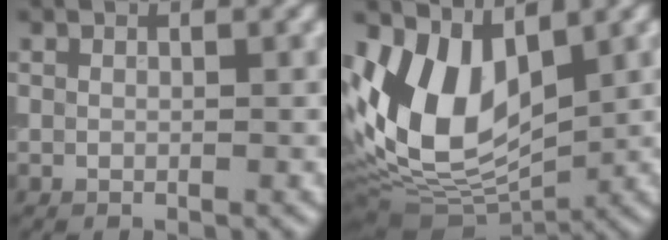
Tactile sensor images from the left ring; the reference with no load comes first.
{"total": 10.6, "force": [1.5, 6.4, 8.3], "torque": [-0.173, -0.005, 0.022]}